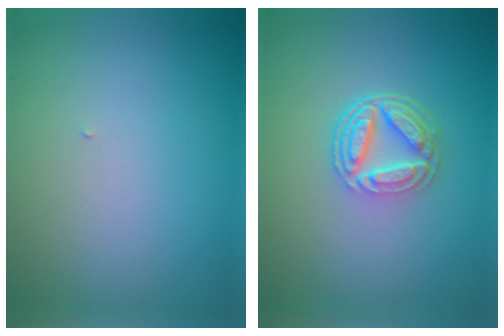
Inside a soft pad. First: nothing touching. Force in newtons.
{"total": 4.7, "press": 3.4, "slide": 3.2}